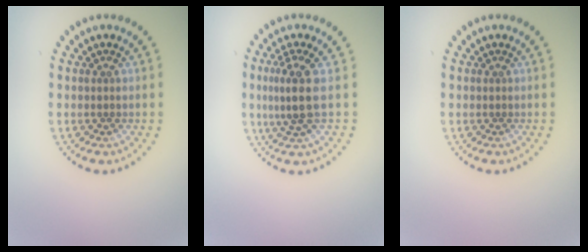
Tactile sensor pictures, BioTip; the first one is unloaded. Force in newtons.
{"total": 3.3, "press": 2.8, "slide": 1.8}
{"total": 0.0}